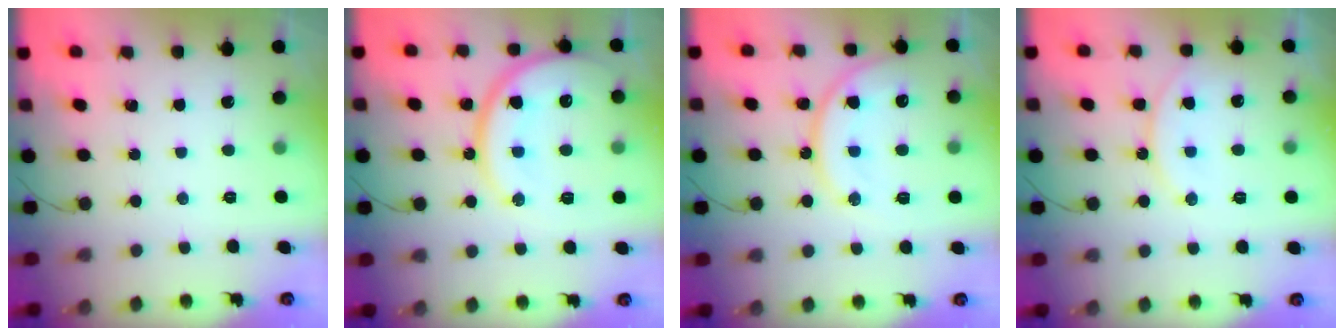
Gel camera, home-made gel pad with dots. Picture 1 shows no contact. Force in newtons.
{"total": 17.8, "press": 17.7, "slide": 1.4}
{"total": 14.0, "press": 14.0, "slide": 1.2}
{"total": 12.9, "press": 12.9, "slide": 1.0}